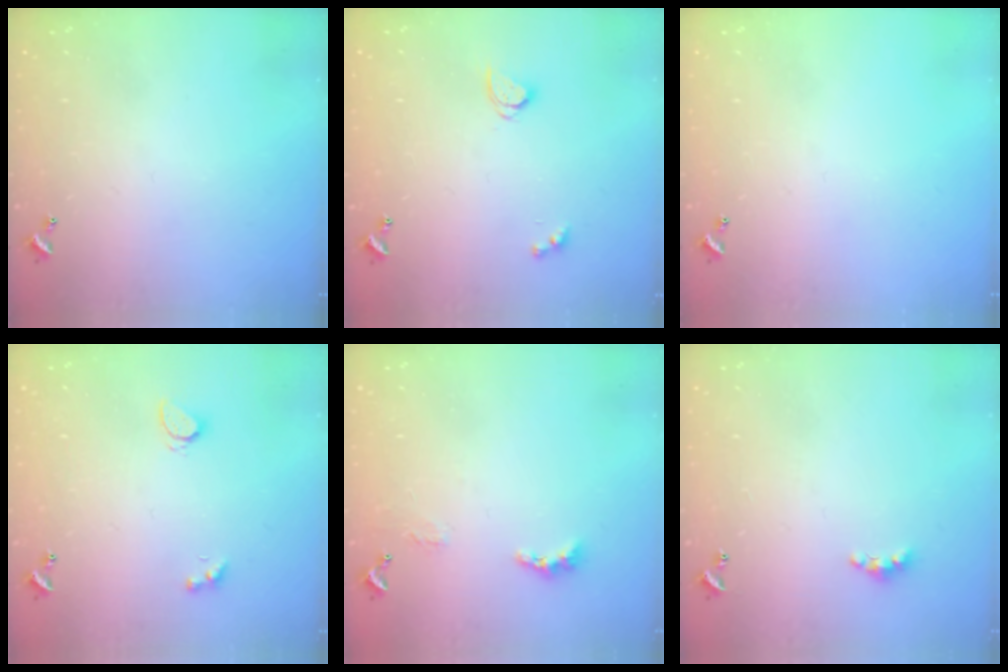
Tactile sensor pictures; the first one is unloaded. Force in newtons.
{"total": 2.9, "press": 2.9, "slide": 0.3}
{"total": 0.0}
{"total": 2.0, "press": 2.0, "slide": 0.4}
{"total": 2.3, "press": 2.2, "slide": 0.7}
{"total": 2.8, "press": 2.8, "slide": 0.6}